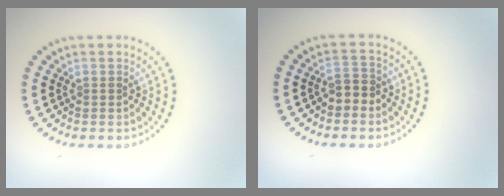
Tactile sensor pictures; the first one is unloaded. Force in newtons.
{"total": 1.7, "press": 1.6, "slide": 0.8}